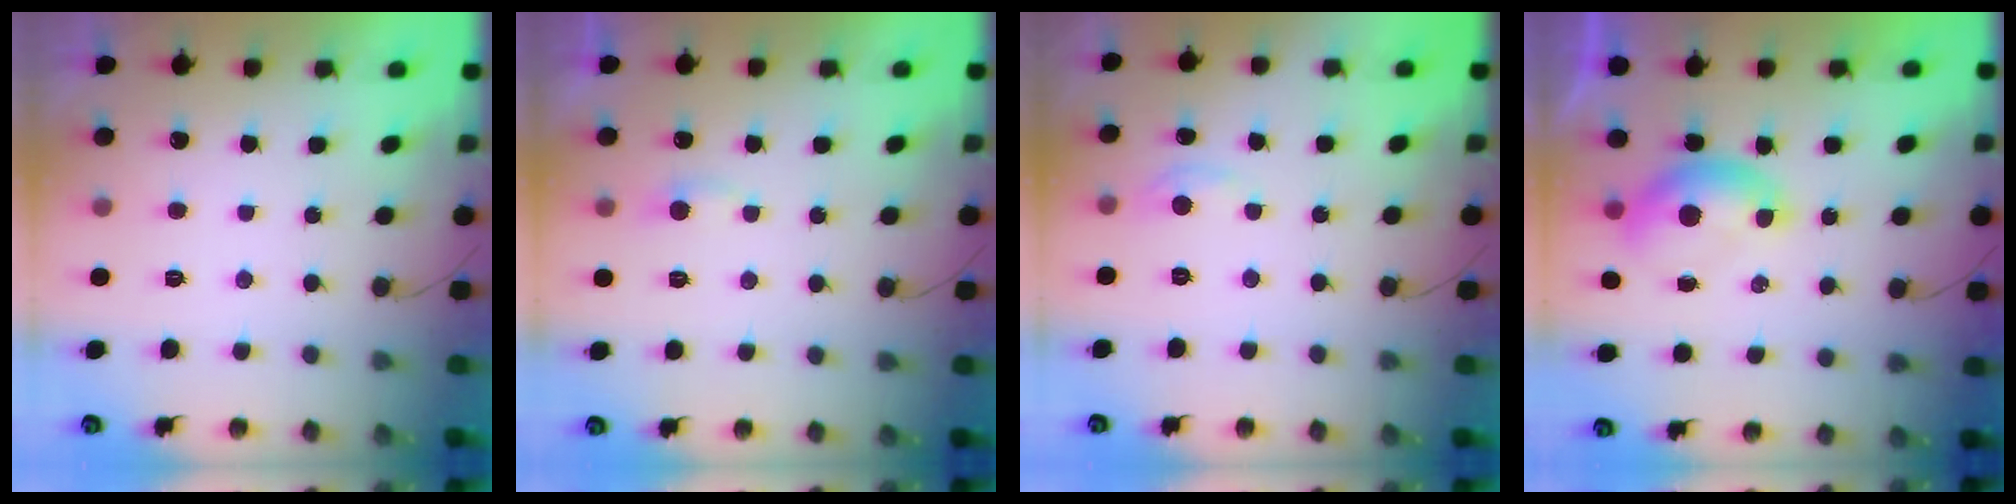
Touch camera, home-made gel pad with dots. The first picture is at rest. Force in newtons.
{"total": 3.0, "press": 3.0, "slide": 0.3}
{"total": 3.1, "press": 3.1, "slide": 0.4}
{"total": 6.4, "press": 6.4, "slide": 0.9}